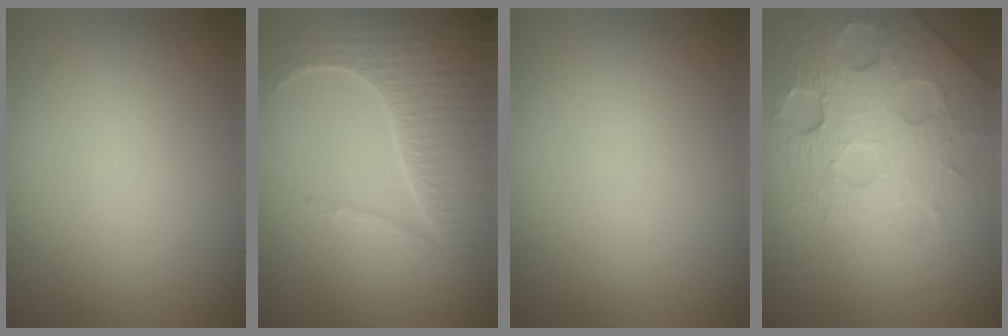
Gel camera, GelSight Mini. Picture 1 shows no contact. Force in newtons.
{"total": 6.2, "press": 5.0, "slide": 3.7}
{"total": 0.0}
{"total": 7.9, "press": 5.3, "slide": 5.9}